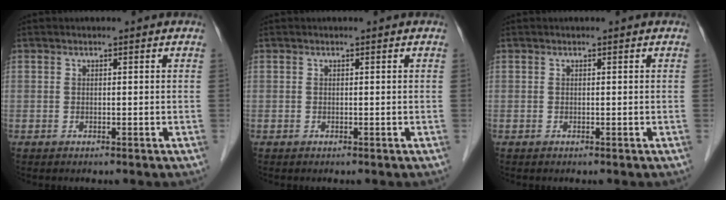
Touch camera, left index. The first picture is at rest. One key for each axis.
{"total": 0.0}
{"total": 0.0}